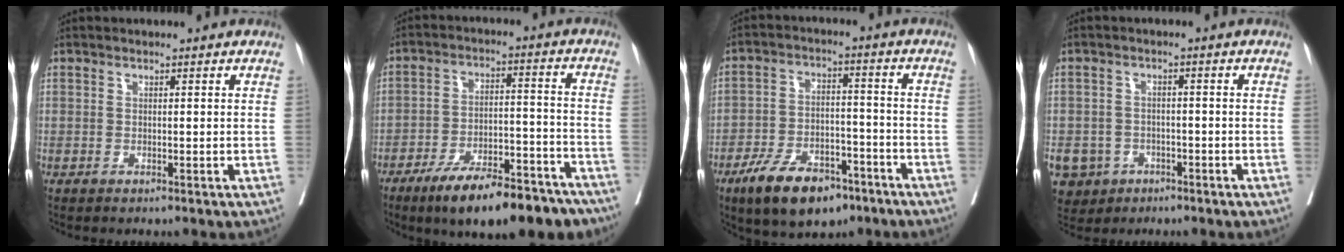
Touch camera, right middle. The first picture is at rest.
{"total": 17.1, "force": [-13.1, 4.8, 9.9], "torque": [-0.112, 0.025, -0.203]}
{"total": 11.9, "force": [-7.8, 5.4, 7.2], "torque": [-0.122, 0.002, -0.131]}
{"total": 6.5, "force": [-3.3, 5.4, 1.3], "torque": [-0.028, 0.007, -0.048]}